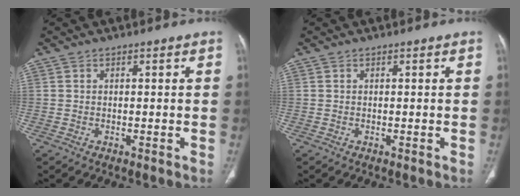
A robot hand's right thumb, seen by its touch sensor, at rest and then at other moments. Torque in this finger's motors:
{"motor_torque": [0.00, 0.00, 0.00, 0.00, 0.00]}